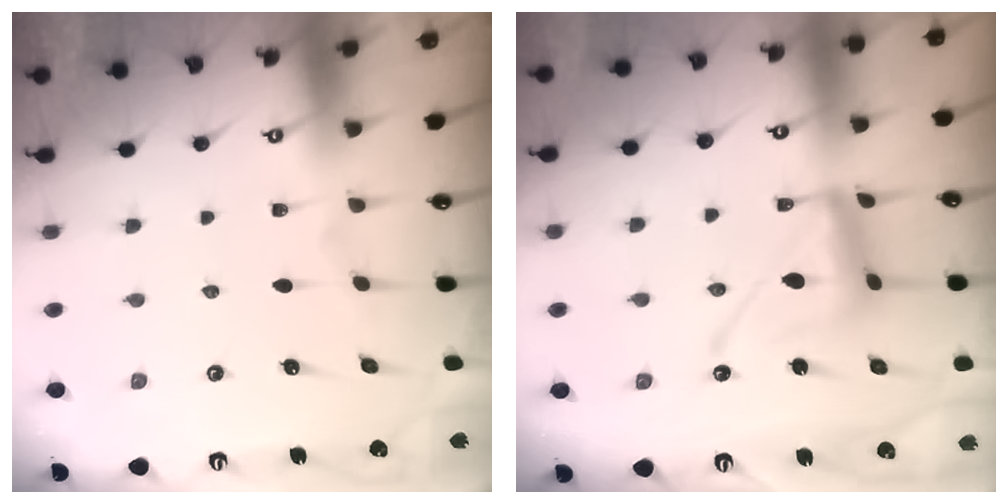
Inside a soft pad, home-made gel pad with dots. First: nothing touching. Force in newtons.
{"total": 13.8, "press": 13.8, "slide": 1.2}